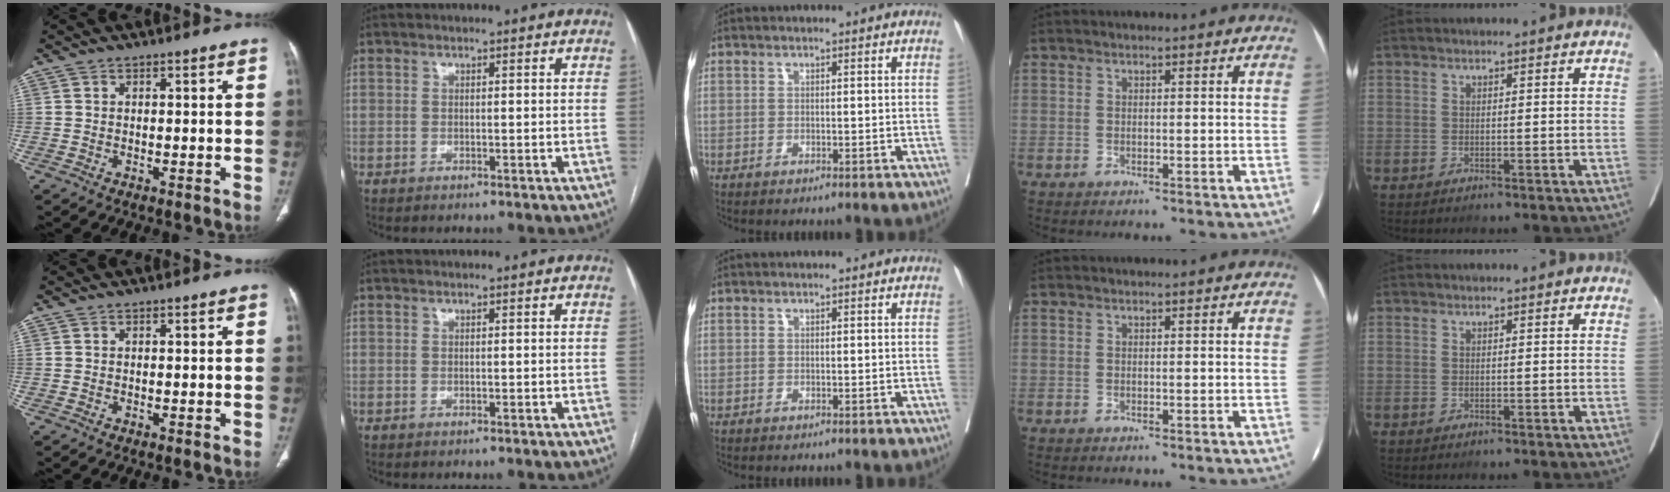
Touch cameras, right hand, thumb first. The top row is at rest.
{}